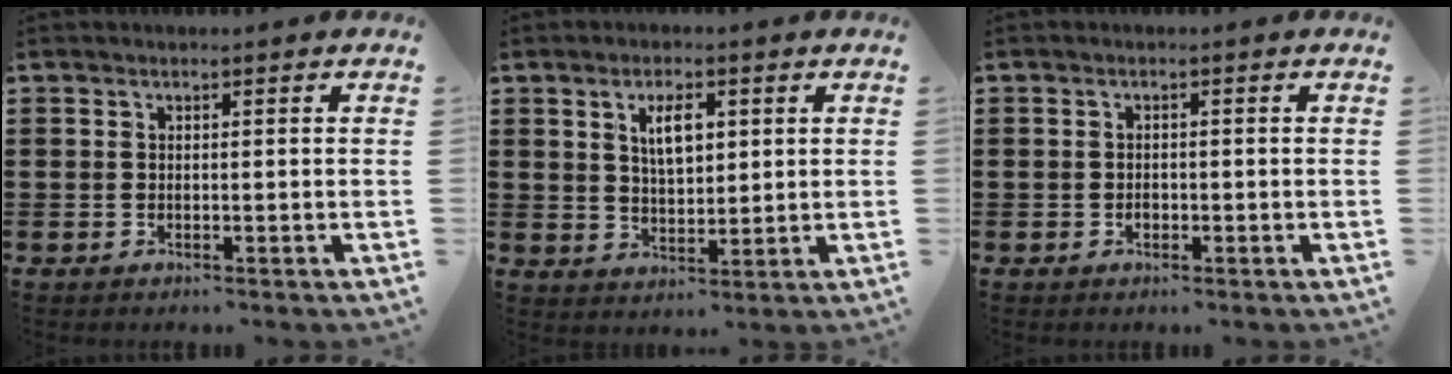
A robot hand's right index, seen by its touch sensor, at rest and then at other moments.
{"total": 4.9, "force": [1.7, 2.3, 4.0], "torque": [-0.069, 0.003, 0.024]}
{"total": 1.2, "force": [-0.5, 0.8, 0.7], "torque": [-0.015, -0.001, -0.009]}